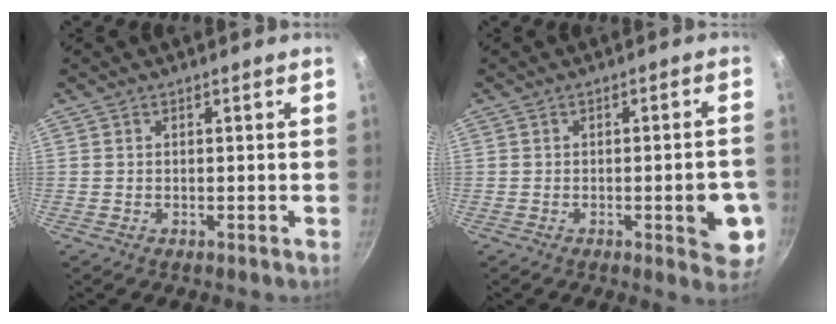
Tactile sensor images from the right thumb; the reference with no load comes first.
{"total": 8.3, "force": [-2.2, 2.7, 7.5], "torque": [-0.075, 0.007, -0.025]}